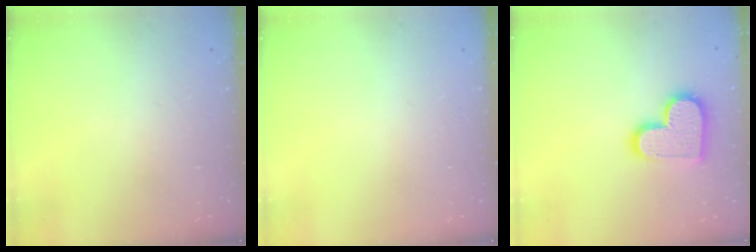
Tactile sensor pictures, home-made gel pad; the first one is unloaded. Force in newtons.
{"total": 0.0}
{"total": 14.0, "press": 13.9, "slide": 0.5}